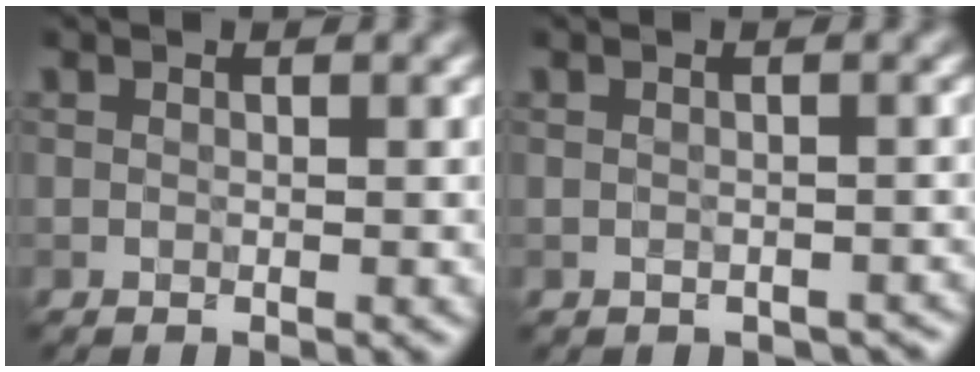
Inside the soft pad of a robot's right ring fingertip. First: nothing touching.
{"total": 1.2, "force": [-0.9, 0.8, 0.4], "torque": [-0.005, -0.010, -0.011]}